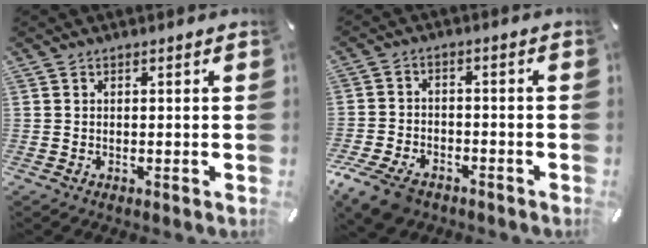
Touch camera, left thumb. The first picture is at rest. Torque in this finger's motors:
{"motor_torque": [0.24, 1.20, 0.68, 0.57, 0.28]}